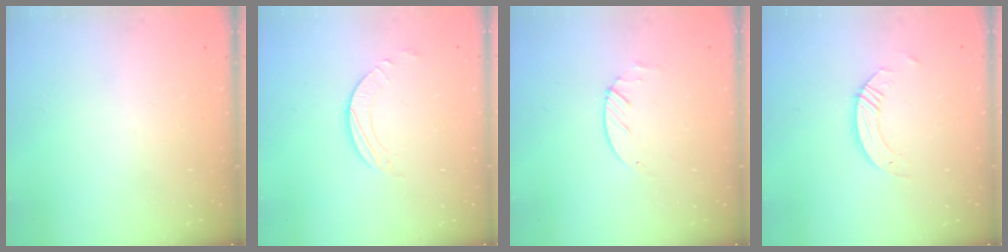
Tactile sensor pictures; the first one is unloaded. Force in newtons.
{"total": 1.7, "press": 1.7, "slide": 0.2}
{"total": 1.9, "press": 1.9, "slide": 0.3}
{"total": 3.7, "press": 3.7, "slide": 0.3}